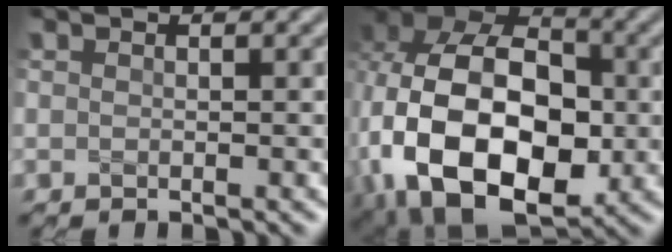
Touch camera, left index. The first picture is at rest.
{"total": 18.9, "force": [-3.4, 13.4, 12.9], "torque": [-0.250, -0.026, -0.052]}